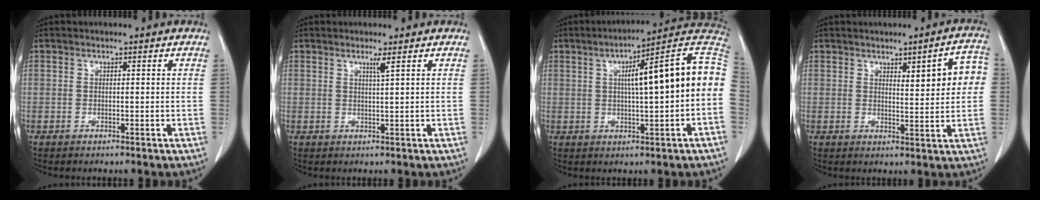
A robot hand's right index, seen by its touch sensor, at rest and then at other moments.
{"total": 1.4, "force": [0.8, -0.5, 1.0], "torque": [-0.026, -0.008, 0.018]}
{"total": 15.7, "force": [1.5, 1.5, 15.5], "torque": [-0.215, 0.039, 0.017]}
{"total": 7.0, "force": [1.8, 1.5, 6.6], "torque": [-0.081, 0.013, 0.023]}